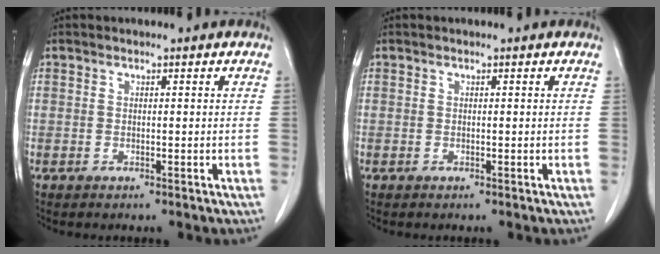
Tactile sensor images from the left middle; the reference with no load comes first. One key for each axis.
{"total": 0.0}